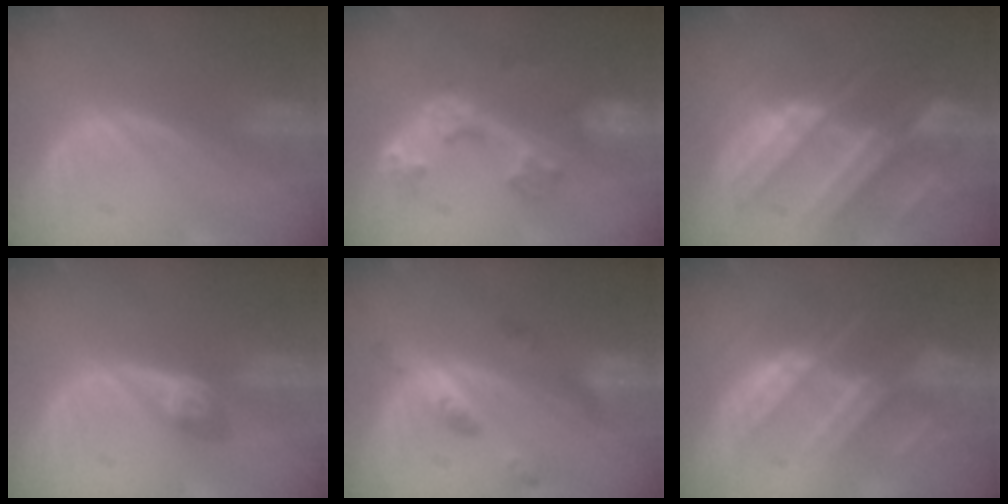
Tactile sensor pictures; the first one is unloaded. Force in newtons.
{"total": 6.0, "press": 5.4, "slide": 2.6}
{"total": 10.4, "press": 9.2, "slide": 4.8}
{"total": 3.0, "press": 2.6, "slide": 1.5}
{"total": 5.9, "press": 5.1, "slide": 2.9}
{"total": 8.8, "press": 7.8, "slide": 4.0}